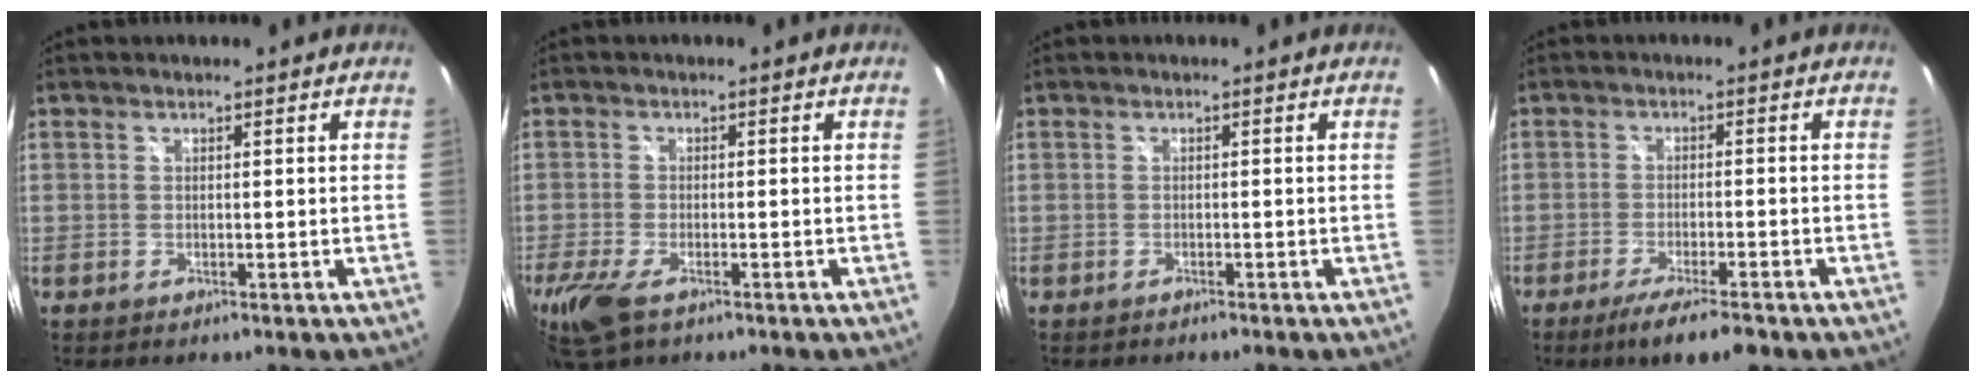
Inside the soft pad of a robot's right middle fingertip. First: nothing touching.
{"total": 7.9, "force": [-4.9, 3.3, 5.2], "torque": [-0.133, -0.029, -0.093]}
{"total": 1.0, "force": [-0.9, 0.3, 0.2], "torque": [-0.007, -0.006, -0.016]}
{"total": 7.7, "force": [-5.8, 1.1, 5.0], "torque": [-0.104, -0.023, -0.096]}